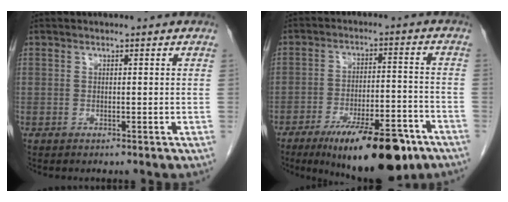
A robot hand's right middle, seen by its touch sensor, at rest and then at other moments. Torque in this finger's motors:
{"motor_torque": [1.22, -0.91, 0.35, 0.16]}